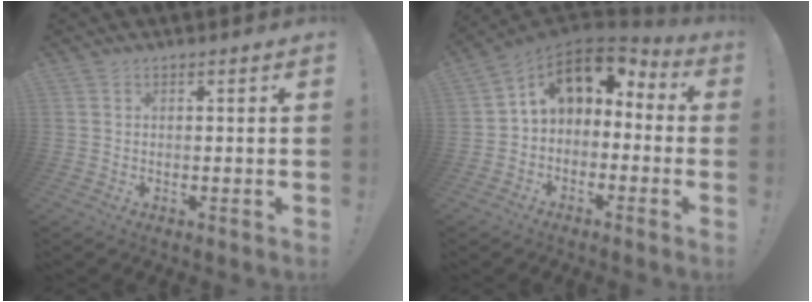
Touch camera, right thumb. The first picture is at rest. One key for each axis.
{"total": 9.2, "fx": 2.9, "fy": 6.4, "fz": 5.9, "tx": -0.085, "ty": -0.010, "tz": 0.055}